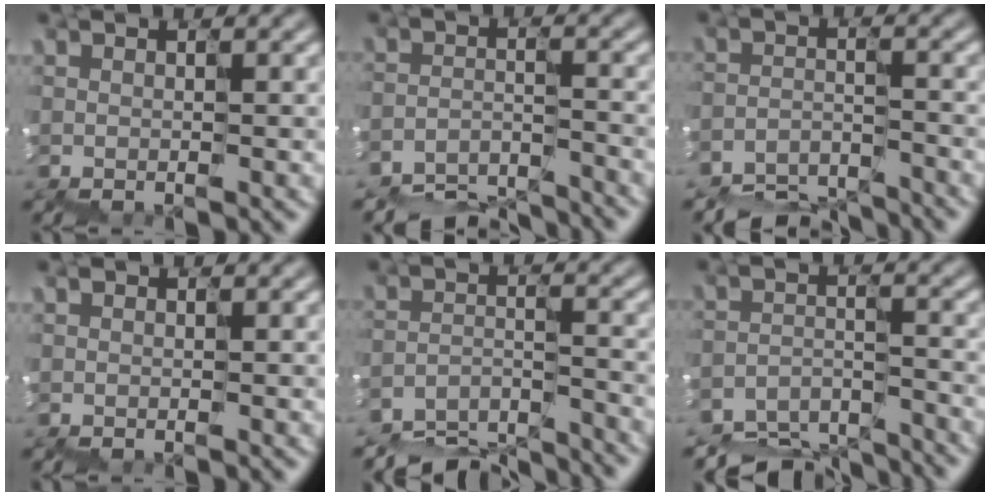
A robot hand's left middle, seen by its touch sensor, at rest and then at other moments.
{"total": 6.7, "force": [-6.7, 0.3, 0.0], "torque": [-0.010, -0.023, -0.114]}
{"total": 6.0, "force": [-6.0, 0.2, -0.3], "torque": [-0.012, -0.024, -0.104]}
{"total": 0.0}
{"total": 7.5, "force": [-7.5, 0.5, -0.2], "torque": [-0.010, -0.022, -0.129]}
{"total": 7.5, "force": [-7.5, 0.8, 0.3], "torque": [-0.021, -0.020, -0.124]}